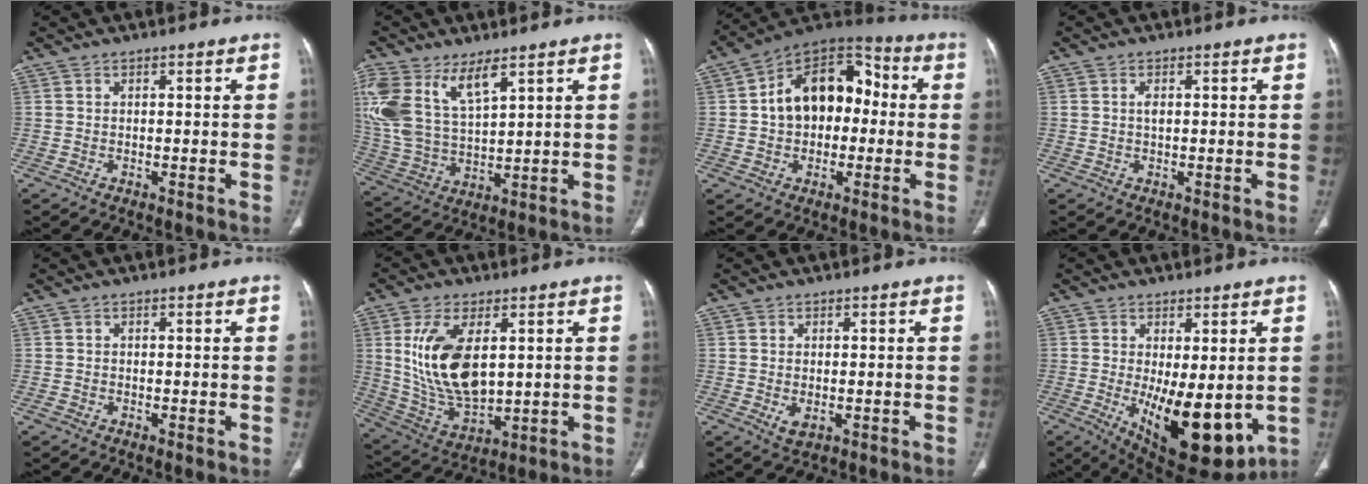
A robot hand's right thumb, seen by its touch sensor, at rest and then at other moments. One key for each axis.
{"total": 15.5, "fx": 8.0, "fy": 7.2, "fz": 11.2, "tx": -0.245, "ty": -0.022, "tz": 0.172}
{"total": 16.7, "fx": 0.8, "fy": 11.4, "fz": 12.2, "tx": -0.149, "ty": 0.044, "tz": 0.001}
{"total": 1.2, "fx": 0.3, "fy": 0.6, "fz": 1.0, "tx": -0.018, "ty": 0.004, "tz": 0.006}
{"total": 0.6, "fx": -0.3, "fy": 0.4, "fz": 0.3, "tx": -0.003, "ty": 0.000, "tz": -0.008}
{"total": 15.9, "fx": 3.5, "fy": 8.4, "fz": 13.1, "tx": -0.245, "ty": -0.020, "tz": 0.084}
{"total": 2.3, "fx": -0.4, "fy": 1.3, "fz": 1.9, "tx": -0.035, "ty": -0.007, "tz": 0.000}
{"total": 14.9, "fx": -2.4, "fy": 6.2, "fz": 13.3, "tx": -0.188, "ty": -0.030, "tz": -0.013}